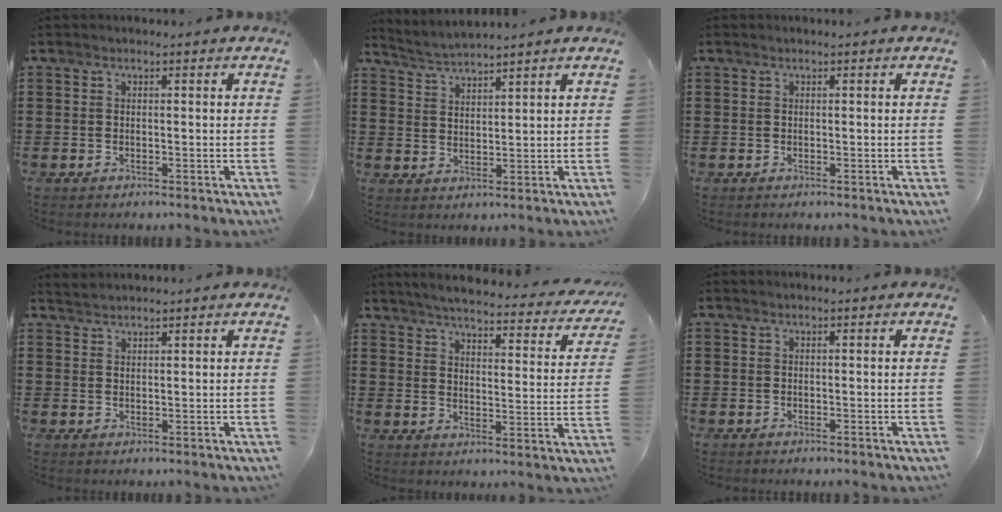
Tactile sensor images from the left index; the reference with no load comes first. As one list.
[{"total": 2.6, "force": [2.6, -0.4, 0.0], "torque": [-0.011, -0.012, 0.046]}, {"total": 0.0}, {"total": 1.4, "force": [1.4, 0.0, -0.1], "torque": [-0.001, 0.003, 0.029]}, {"total": 4.4, "force": [4.0, -0.3, 1.7], "torque": [-0.054, -0.031, 0.062]}, {"total": 0.0}]